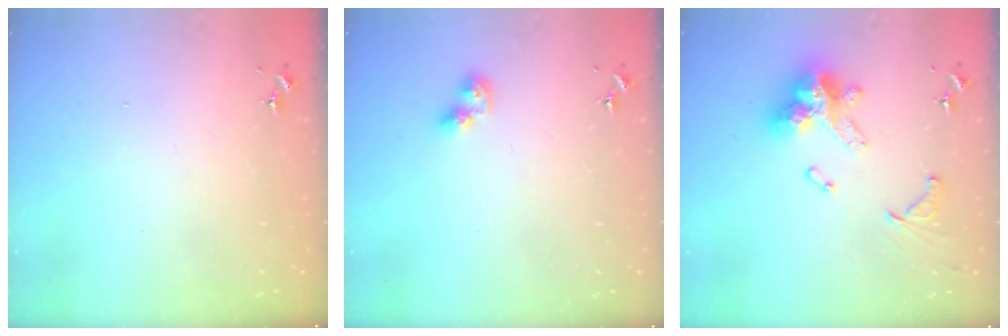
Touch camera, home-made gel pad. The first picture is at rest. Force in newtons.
{"total": 5.5, "press": 5.5, "slide": 0.3}
{"total": 17.5, "press": 17.5, "slide": 1.7}